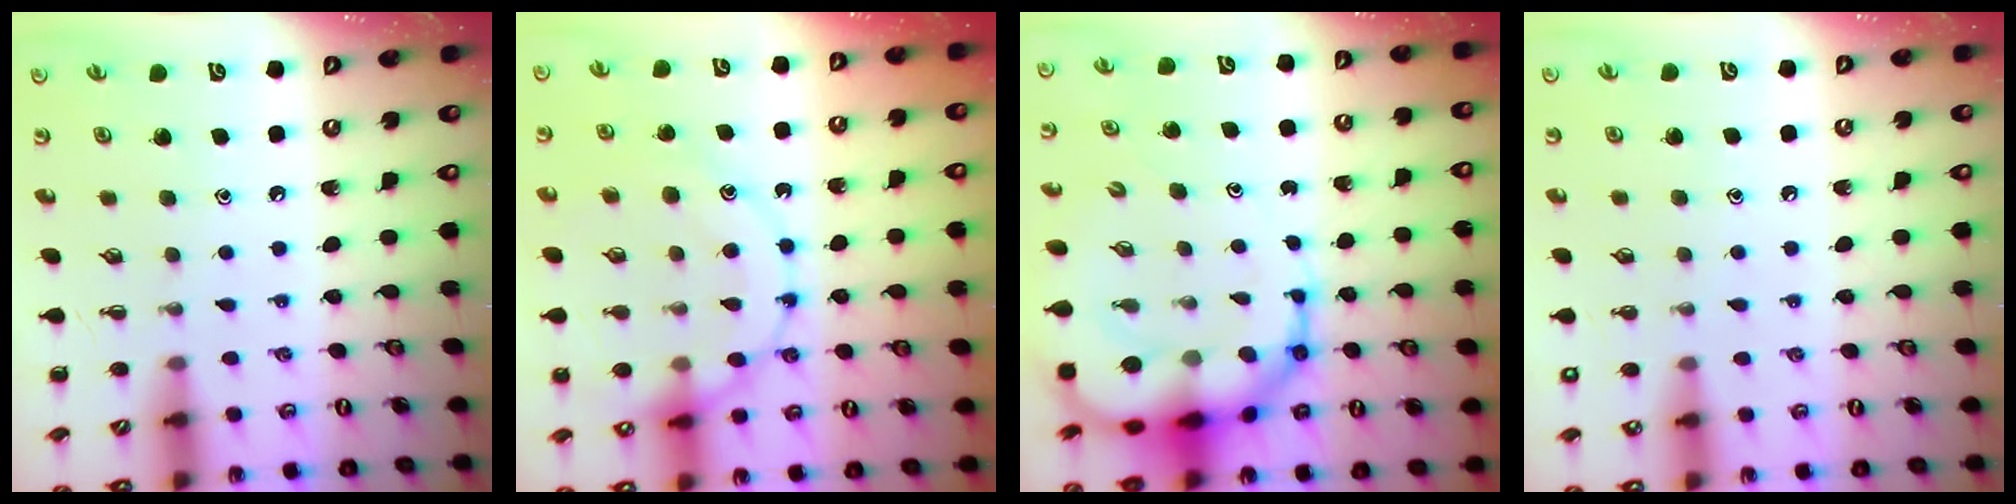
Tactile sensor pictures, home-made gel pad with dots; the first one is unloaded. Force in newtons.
{"total": 18.2, "press": 18.1, "slide": 1.9}
{"total": 15.1, "press": 14.6, "slide": 3.9}
{"total": 2.6, "press": 2.1, "slide": 1.6}